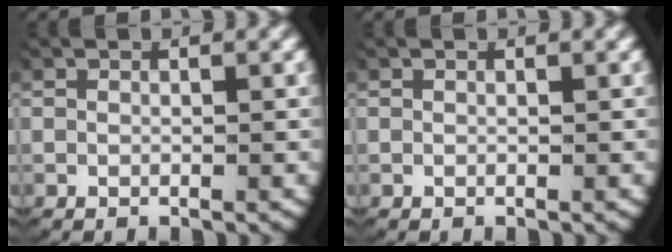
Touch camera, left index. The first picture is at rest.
{"total": 0.0}